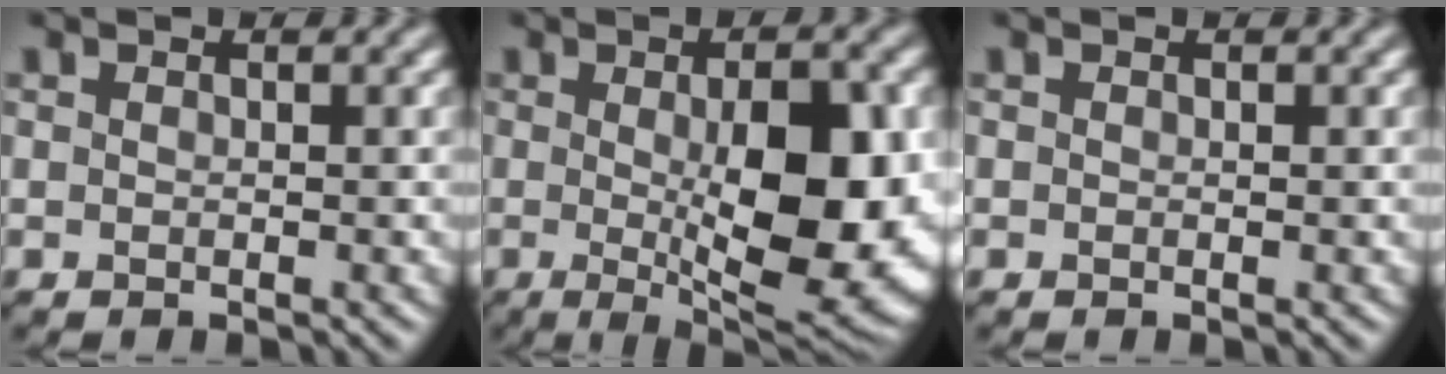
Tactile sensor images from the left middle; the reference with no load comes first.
{"total": 13.1, "force": [-0.4, 4.4, 12.3], "torque": [-0.160, -0.006, -0.004]}
{"total": 0.0}